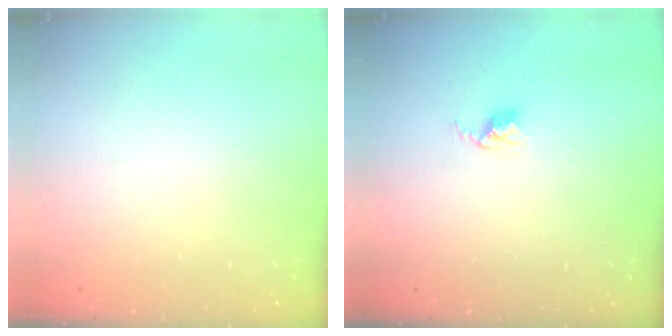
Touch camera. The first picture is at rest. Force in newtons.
{"total": 2.8, "press": 2.7, "slide": 0.4}